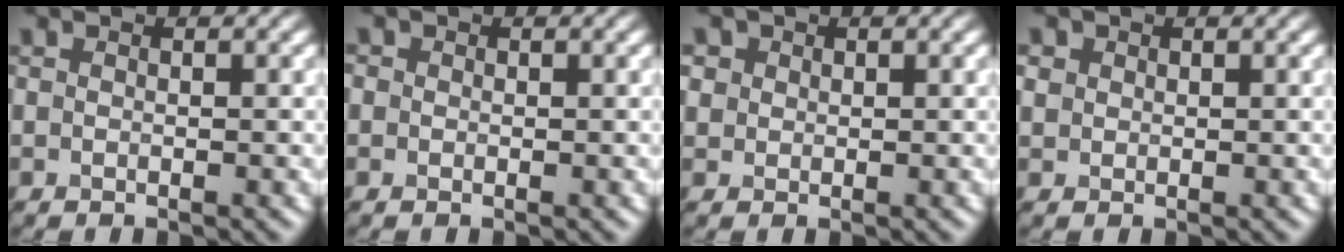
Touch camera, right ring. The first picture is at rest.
{"total": 0.0}
{"total": 1.0, "force": [0.6, 0.5, -0.6], "torque": [-0.005, 0.008, 0.018]}
{"total": 0.8, "force": [0.2, 0.0, -0.7], "torque": [-0.001, 0.006, 0.021]}